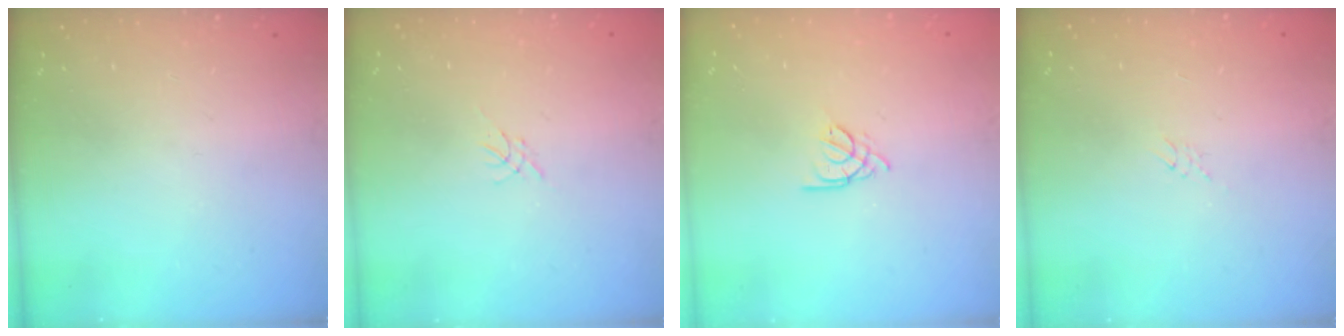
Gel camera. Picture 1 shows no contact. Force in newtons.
{"total": 0.0}
{"total": 2.2, "press": 2.2, "slide": 0.5}
{"total": 3.8, "press": 3.7, "slide": 0.6}